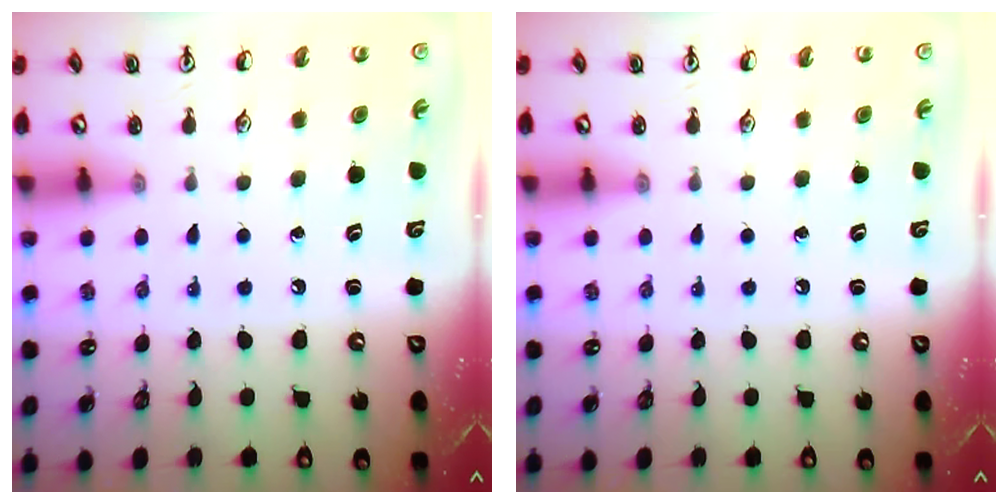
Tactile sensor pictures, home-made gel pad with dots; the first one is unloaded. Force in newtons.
{"total": 0.0}